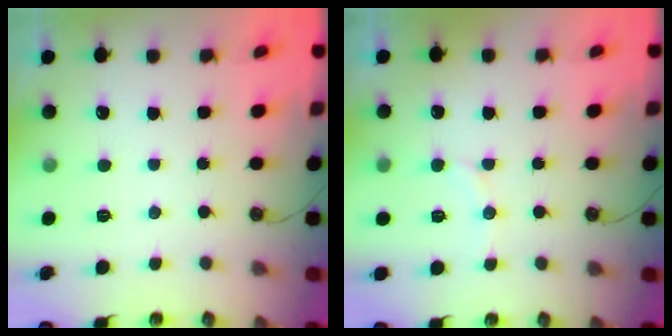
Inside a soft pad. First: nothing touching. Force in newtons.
{"total": 7.1, "press": 6.9, "slide": 1.4}